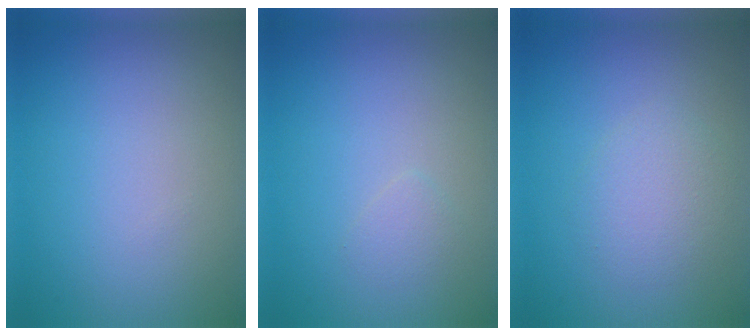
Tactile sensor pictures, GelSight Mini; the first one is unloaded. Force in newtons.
{"total": 0.8, "press": 0.8, "slide": 0.1}
{"total": 2.3, "press": 2.3, "slide": 0.1}